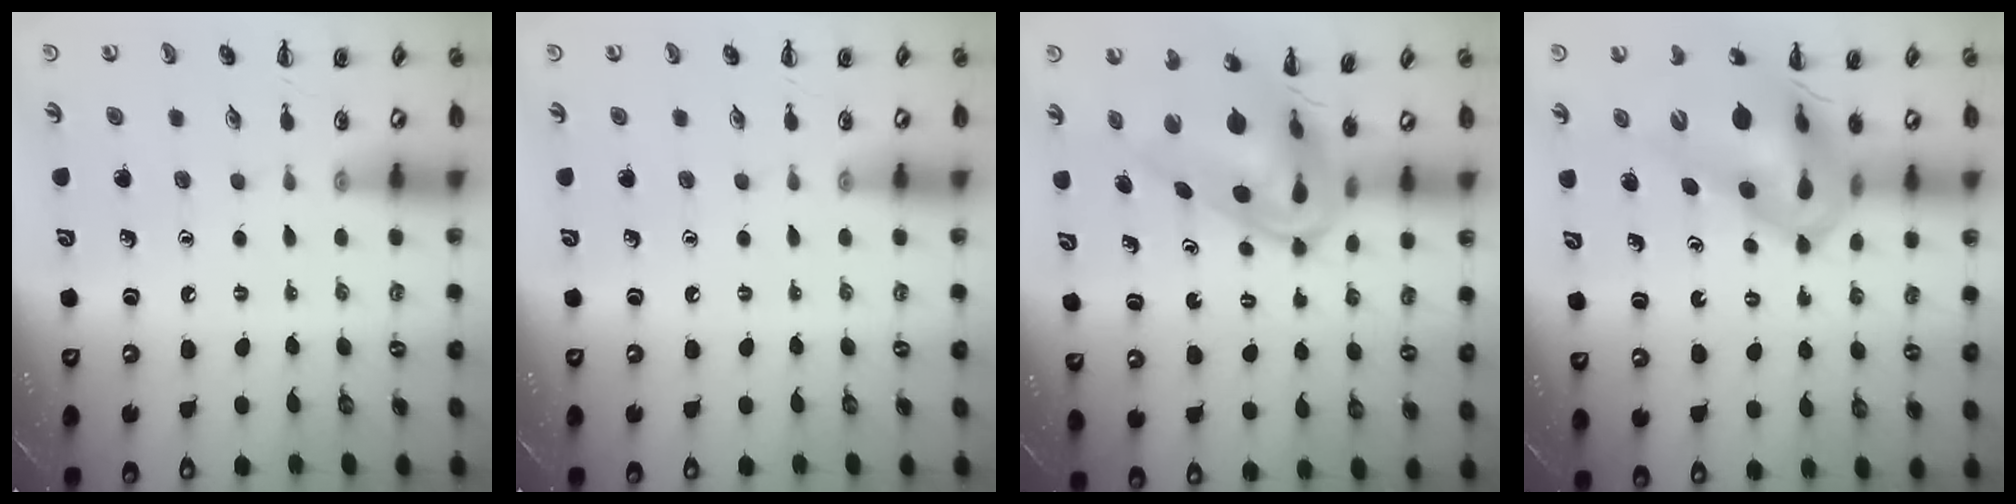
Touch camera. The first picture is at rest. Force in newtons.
{"total": 0.0}
{"total": 11.8, "press": 11.3, "slide": 3.5}
{"total": 15.5, "press": 14.8, "slide": 4.6}